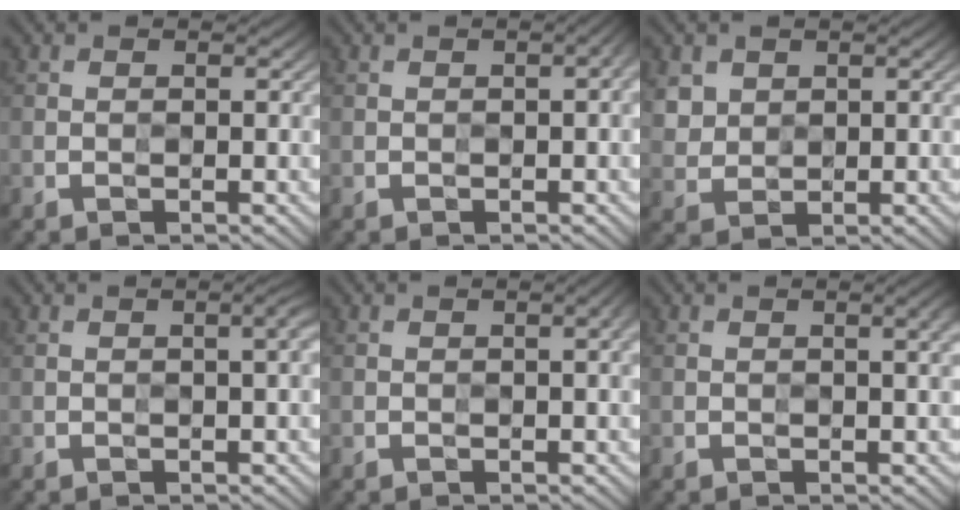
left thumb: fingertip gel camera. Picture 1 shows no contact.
{"total": 1.7, "force": [-0.1, 0.4, 1.7], "torque": [-0.027, 0.003, -0.003]}
{"total": 3.5, "force": [1.9, 2.8, 1.1], "torque": [-0.045, -0.012, 0.043]}
{"total": 2.3, "force": [0.5, 0.5, 2.2], "torque": [-0.029, 0.008, 0.003]}
{"total": 2.0, "force": [0.3, 0.4, 1.9], "torque": [-0.026, 0.006, 0.004]}
{"total": 2.3, "force": [0.7, 0.4, 2.1], "torque": [-0.031, 0.006, 0.009]}